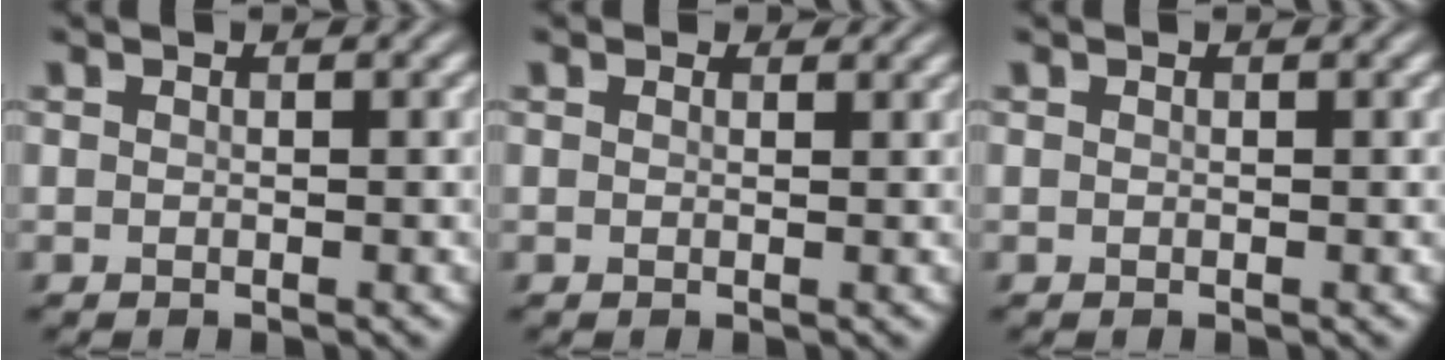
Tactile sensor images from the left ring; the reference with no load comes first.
{"total": 0.9, "force": [0.7, 0.4, 0.2], "torque": [-0.006, -0.006, 0.005]}
{"total": 0.0}